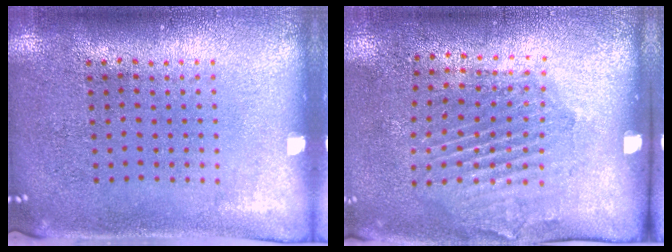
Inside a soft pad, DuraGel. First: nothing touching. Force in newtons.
{"total": 1.9, "press": 1.2, "slide": 1.6}